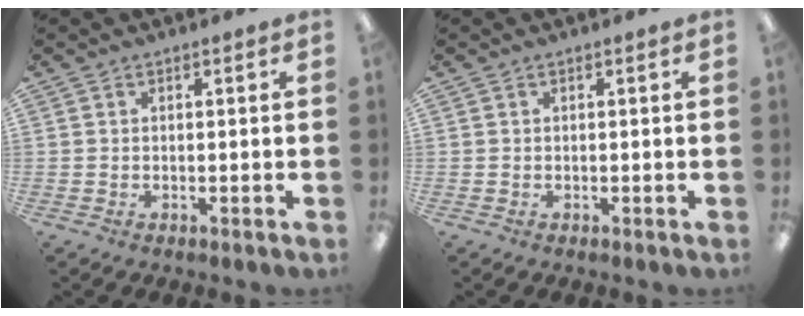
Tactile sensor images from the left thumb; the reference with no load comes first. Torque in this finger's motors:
{"motor_torque": [-0.01, -0.01, 0.13, -0.12, 0.00]}